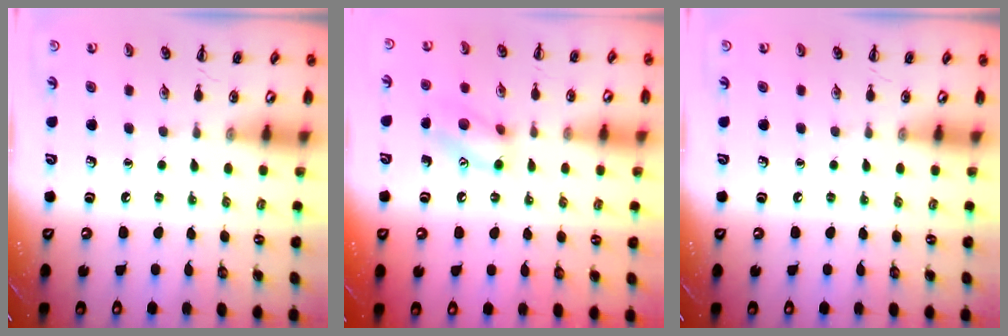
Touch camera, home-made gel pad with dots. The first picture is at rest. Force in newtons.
{"total": 11.1, "press": 11.0, "slide": 1.0}
{"total": 0.0}